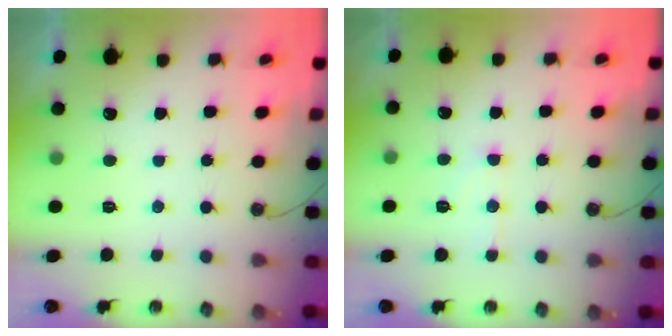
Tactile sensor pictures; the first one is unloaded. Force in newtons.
{"total": 7.6, "press": 7.6, "slide": 0.6}